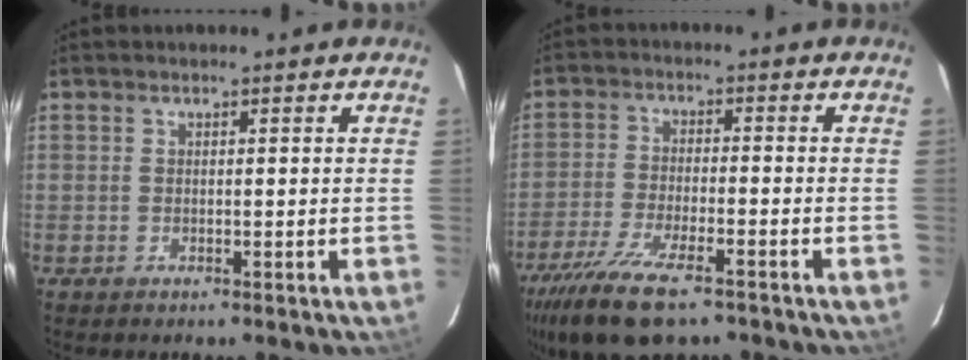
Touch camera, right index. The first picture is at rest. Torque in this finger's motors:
{"motor_torque": [1.35, -0.78, 0.59, 0.15]}